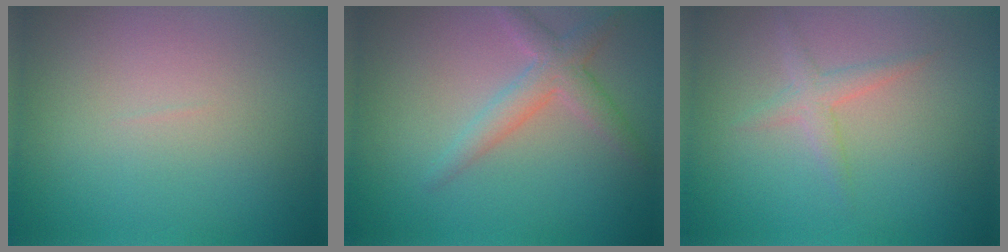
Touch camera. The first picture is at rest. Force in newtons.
{"total": 2.8, "press": 2.8, "slide": 0.1}
{"total": 1.6, "press": 1.6, "slide": 0.1}